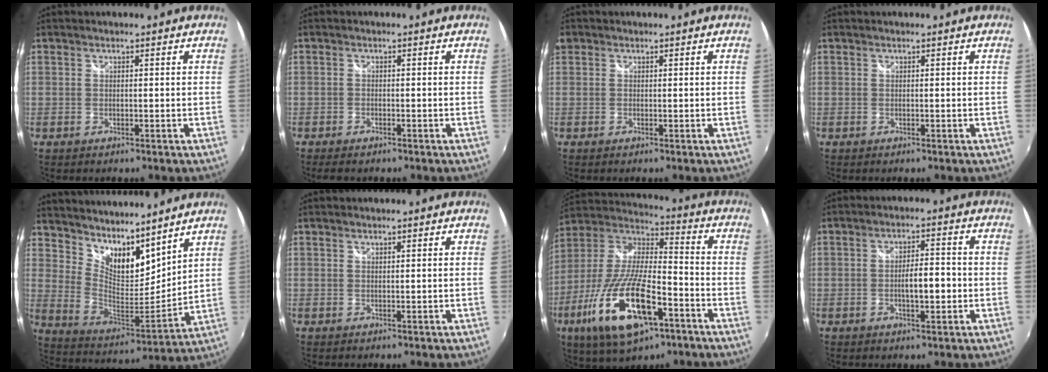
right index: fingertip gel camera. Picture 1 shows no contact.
{"total": 2.8, "force": [-2.2, 1.1, 1.3], "torque": [-0.032, -0.012, -0.038]}
{"total": 1.2, "force": [0.1, 1.2, 0.4], "torque": [-0.006, -0.001, -0.005]}
{"total": 0.0}
{"total": 14.8, "force": [11.8, 5.1, 7.2], "torque": [-0.129, -0.008, 0.219]}
{"total": 0.0}
{"total": 22.3, "force": [-10.2, 7.9, 18.2], "torque": [-0.368, -0.043, -0.182]}
{"total": 5.8, "force": [-1.3, 1.7, 5.4], "torque": [-0.091, 0.000, -0.016]}